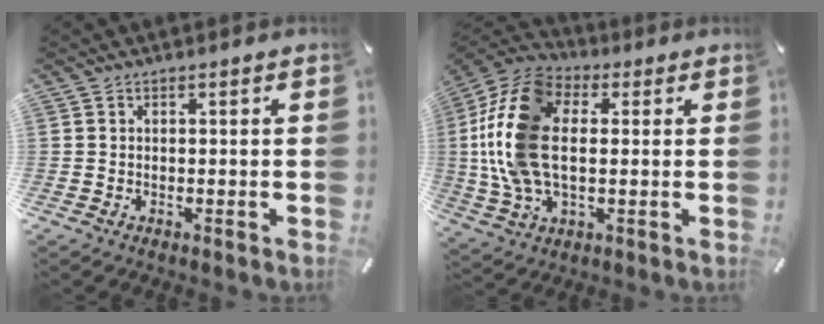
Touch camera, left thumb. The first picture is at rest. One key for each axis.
{"total": 17.2, "fx": 1.4, "fy": 11.0, "fz": 13.2, "tx": -0.312, "ty": 0.003, "tz": 0.024}